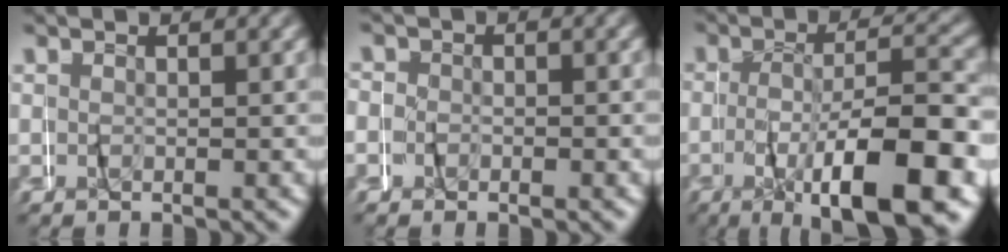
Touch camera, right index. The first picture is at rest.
{"total": 1.7, "force": [-0.4, 1.6, -0.1], "torque": [0.002, 0.004, -0.015]}
{"total": 10.5, "force": [-4.5, 3.7, 8.8], "torque": [-0.131, -0.005, -0.063]}